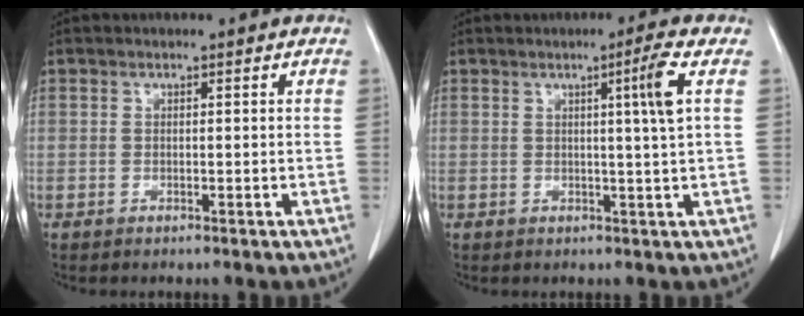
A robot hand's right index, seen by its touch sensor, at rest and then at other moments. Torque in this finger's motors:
{"motor_torque": [0.08, 0.09, 0.06, 0.05]}